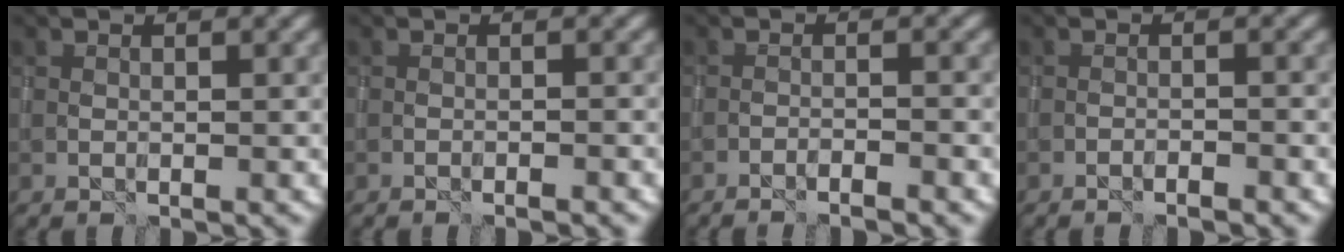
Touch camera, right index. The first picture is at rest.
{"total": 0.9, "force": [-0.8, 0.0, 0.5], "torque": [-0.006, 0.003, -0.015]}
{"total": 2.2, "force": [-1.8, 0.2, 1.1], "torque": [-0.021, 0.006, -0.034]}
{"total": 1.2, "force": [-1.0, 0.1, 0.6], "torque": [-0.012, 0.004, -0.019]}